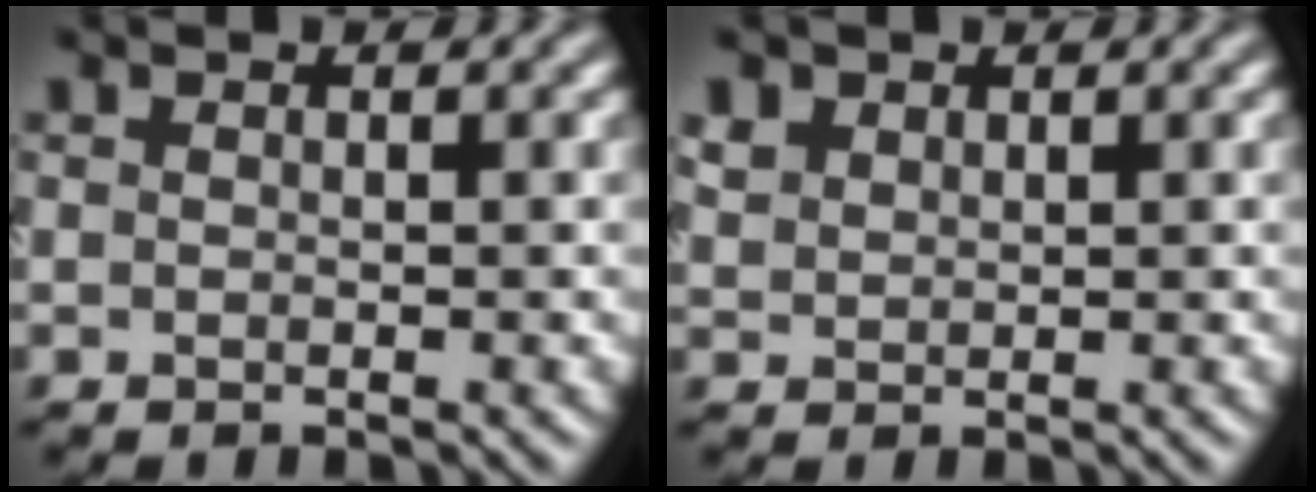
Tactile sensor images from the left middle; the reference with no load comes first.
{"total": 1.2, "force": [0.8, 0.8, -0.2], "torque": [0.005, 0.007, 0.019]}